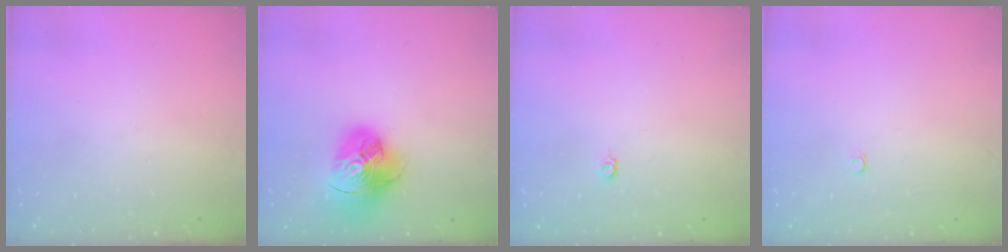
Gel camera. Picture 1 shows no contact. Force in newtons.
{"total": 16.7, "press": 16.6, "slide": 1.8}
{"total": 3.1, "press": 3.0, "slide": 0.6}
{"total": 2.4, "press": 2.4, "slide": 0.2}